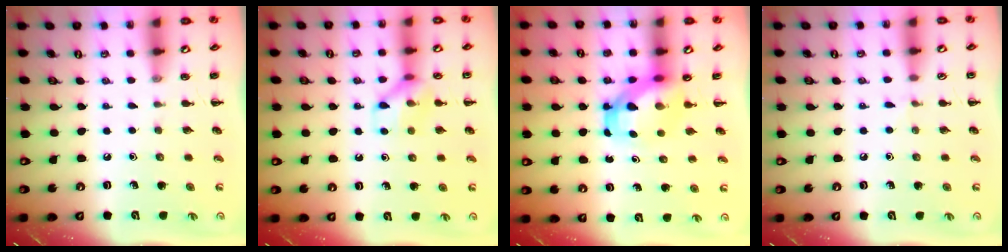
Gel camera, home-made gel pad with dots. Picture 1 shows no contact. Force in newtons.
{"total": 9.1, "press": 9.1, "slide": 0.4}
{"total": 5.3, "press": 5.1, "slide": 1.5}
{"total": 2.8, "press": 2.5, "slide": 1.1}